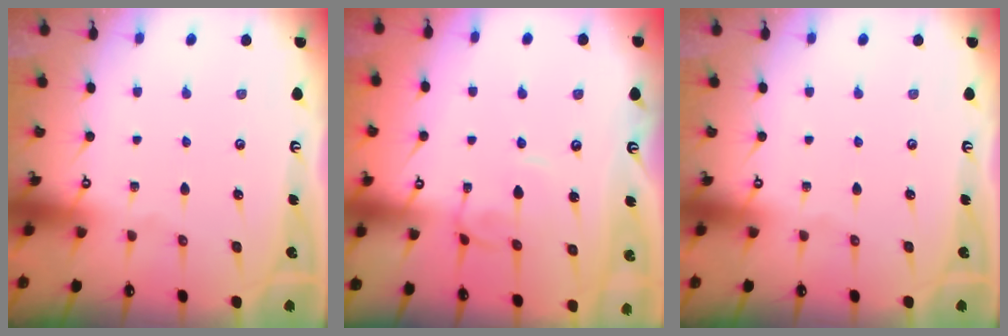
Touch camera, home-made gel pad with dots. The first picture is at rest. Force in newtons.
{"total": 2.3, "press": 2.2, "slide": 0.3}
{"total": 0.0}